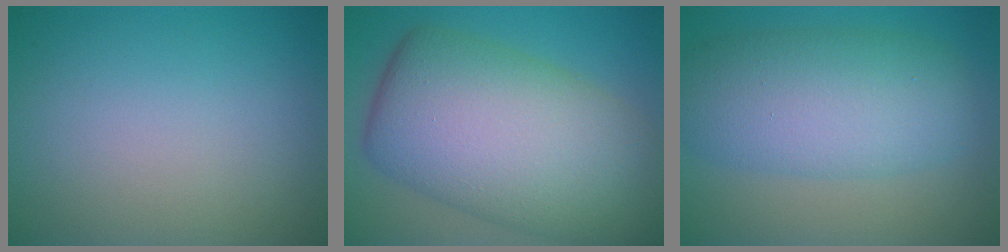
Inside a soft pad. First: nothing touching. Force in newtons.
{"total": 13.7, "press": 13.7, "slide": 0.5}
{"total": 8.0, "press": 8.0, "slide": 0.1}